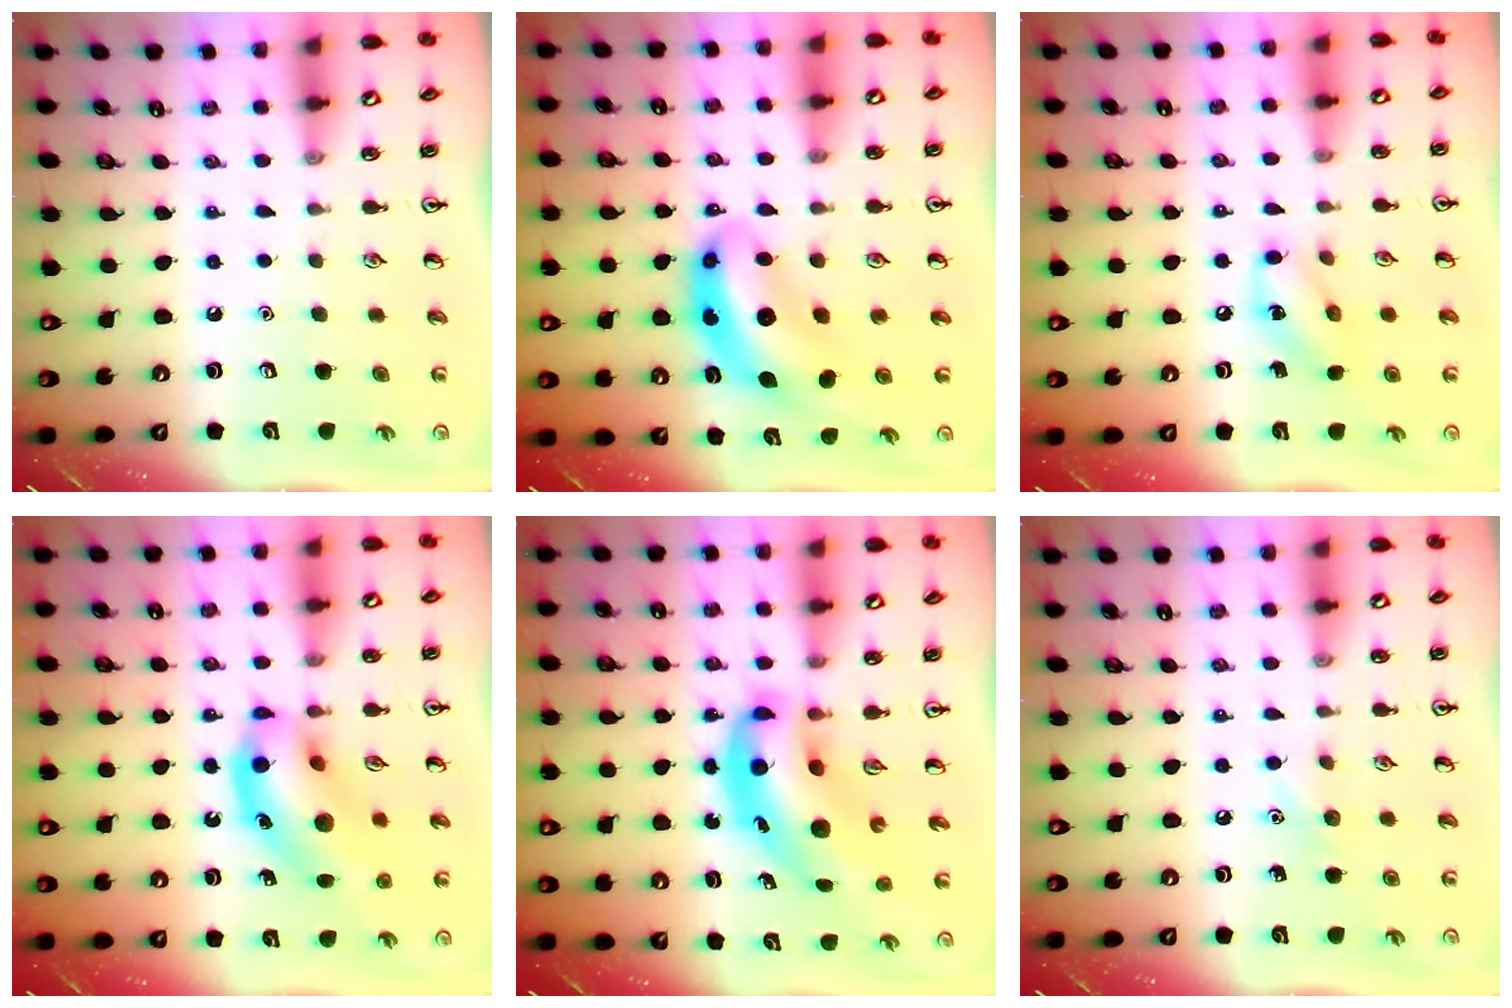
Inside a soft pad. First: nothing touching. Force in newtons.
{"total": 10.0, "press": 9.5, "slide": 2.9}
{"total": 8.5, "press": 8.5, "slide": 0.7}
{"total": 14.8, "press": 14.6, "slide": 2.6}
{"total": 11.3, "press": 10.8, "slide": 3.3}
{"total": 5.6, "press": 5.3, "slide": 1.8}